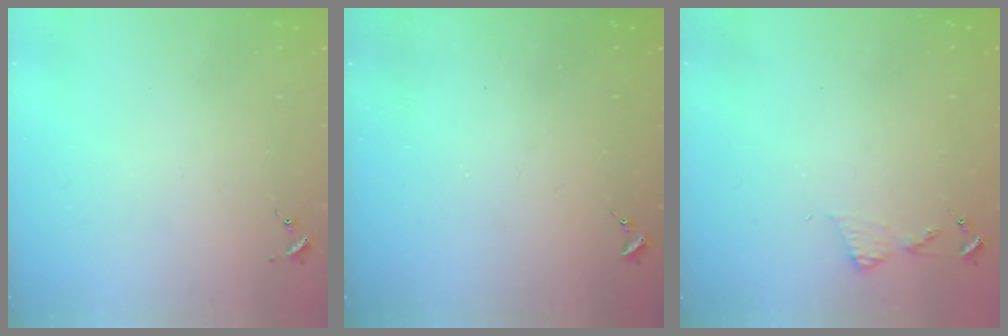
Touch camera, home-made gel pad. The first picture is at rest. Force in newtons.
{"total": 0.0}
{"total": 5.0, "press": 5.0, "slide": 0.6}